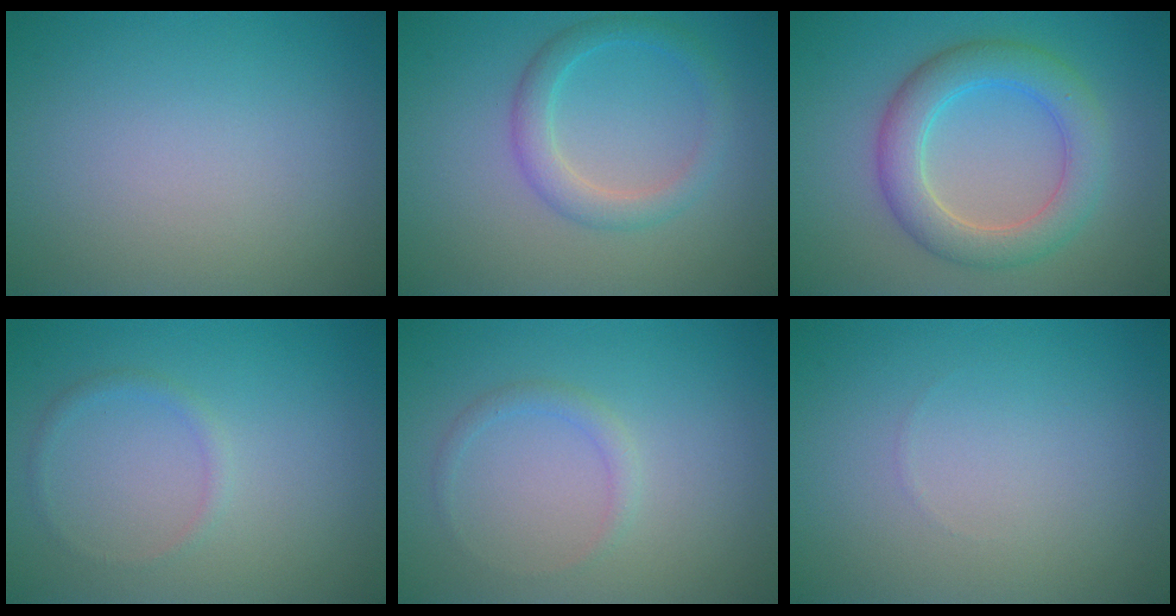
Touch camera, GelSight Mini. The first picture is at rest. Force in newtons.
{"total": 2.8, "press": 2.8, "slide": 0.1}
{"total": 5.2, "press": 5.2, "slide": 0.1}
{"total": 0.9, "press": 0.9, "slide": 0.1}
{"total": 1.1, "press": 1.1, "slide": 0.1}
{"total": 0.0}